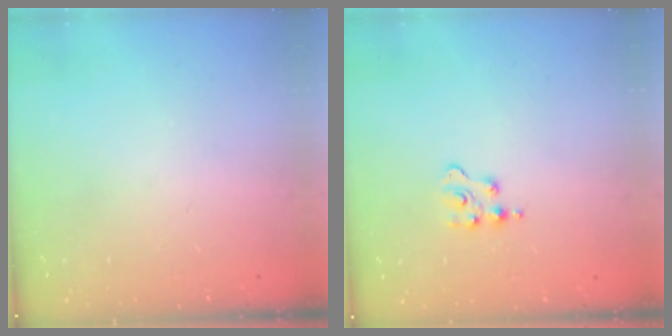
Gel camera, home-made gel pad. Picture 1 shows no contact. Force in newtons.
{"total": 2.3, "press": 2.3, "slide": 0.3}